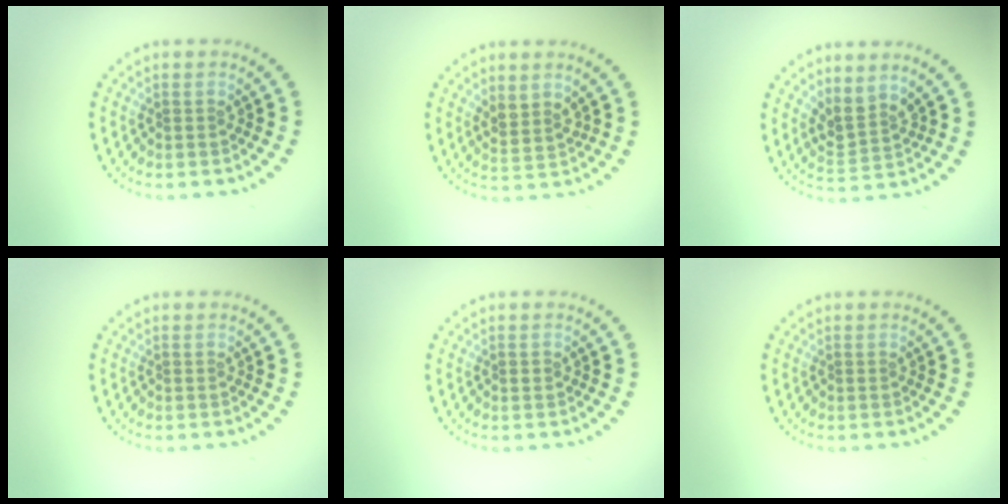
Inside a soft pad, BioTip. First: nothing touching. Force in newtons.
{"total": 2.0, "press": 1.6, "slide": 1.1}
{"total": 2.5, "press": 1.9, "slide": 1.7}
{"total": 0.0}
{"total": 0.8, "press": 0.8, "slide": 0.1}
{"total": 0.0}